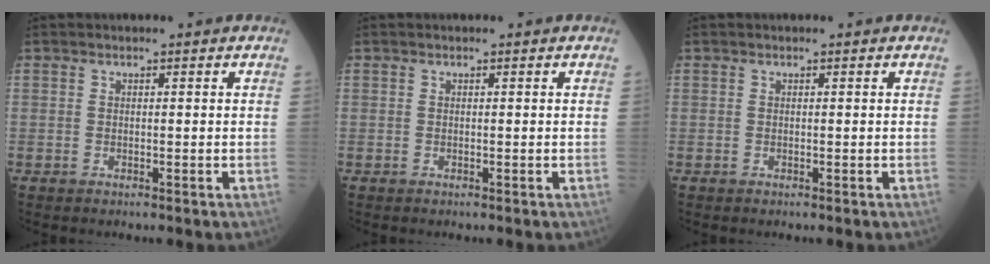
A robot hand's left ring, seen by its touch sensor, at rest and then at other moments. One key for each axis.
{"total": 0.0}
{"total": 0.0}